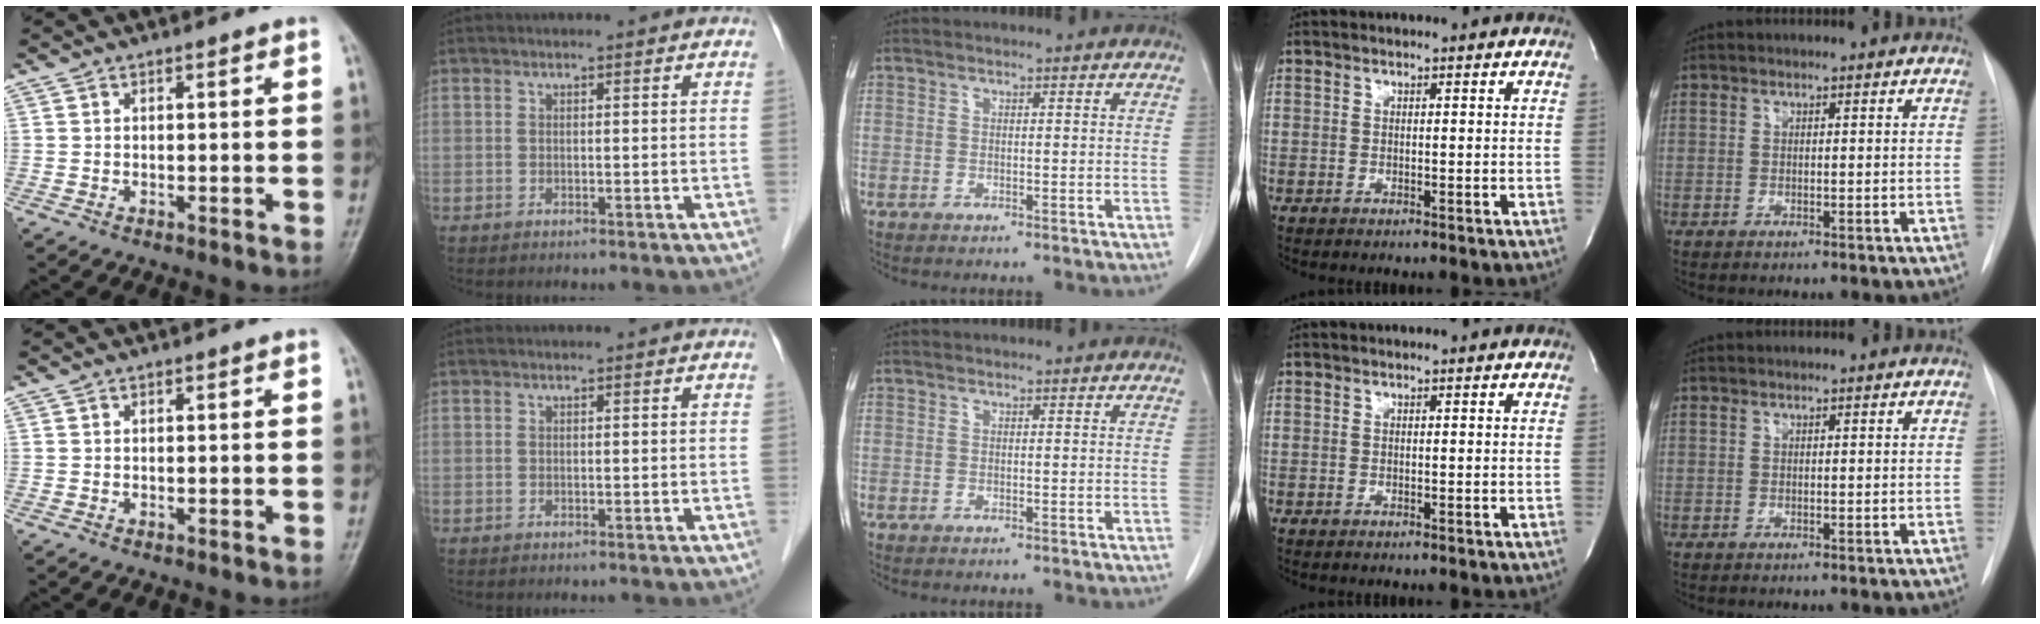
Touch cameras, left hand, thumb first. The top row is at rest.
{}